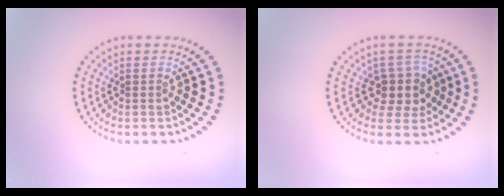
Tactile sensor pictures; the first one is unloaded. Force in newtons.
{"total": 2.7, "press": 2.2, "slide": 1.6}